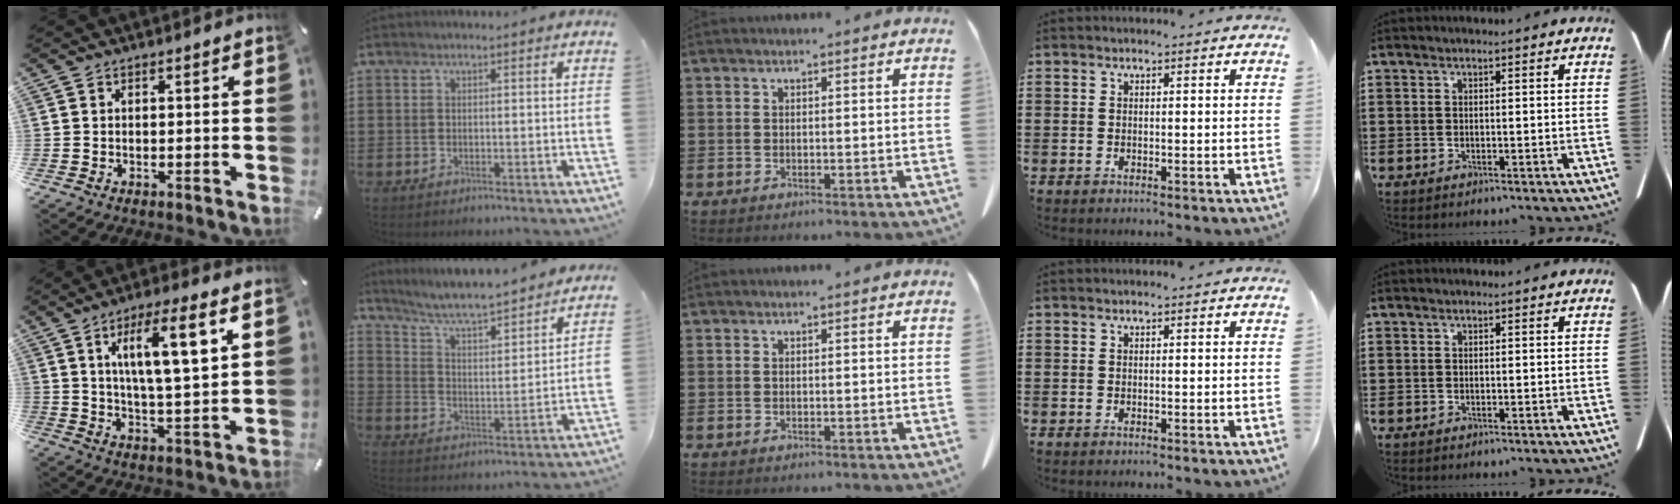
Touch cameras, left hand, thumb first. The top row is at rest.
{"thumb": {"total": 12.8, "force": [6.0, 3.0, 10.9], "torque": [-0.181, -0.011, 0.094]}, "index": {"total": 5.6, "force": [5.0, 0.2, 2.4], "torque": [-0.068, -0.039, 0.080]}}